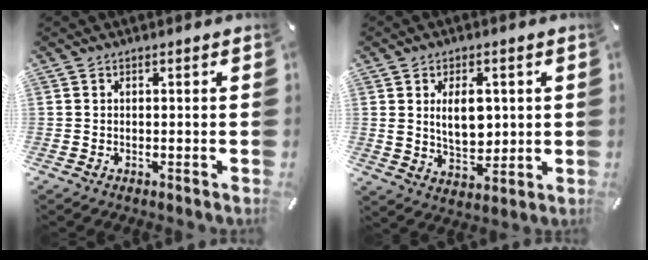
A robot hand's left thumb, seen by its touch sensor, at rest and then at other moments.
{"total": 9.0, "force": [1.7, 5.7, 6.7], "torque": [-0.112, -0.001, 0.027]}